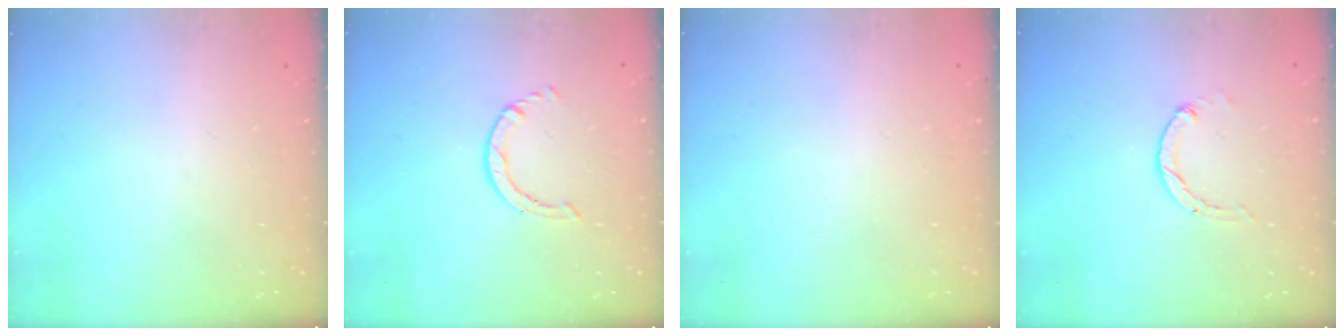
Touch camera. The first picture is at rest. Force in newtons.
{"total": 0.6, "press": 0.6, "slide": 0.1}
{"total": 2.6, "press": 2.6, "slide": 0.2}
{"total": 0.0}